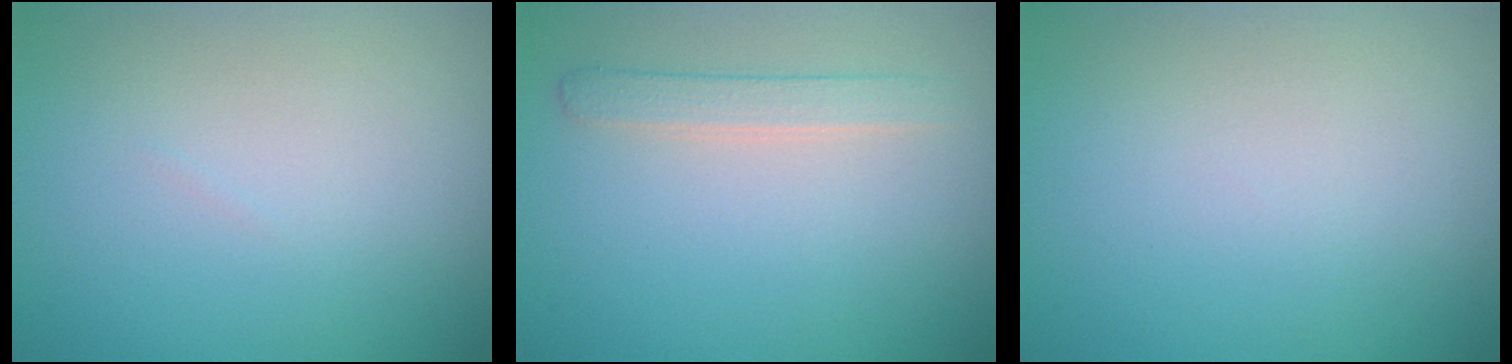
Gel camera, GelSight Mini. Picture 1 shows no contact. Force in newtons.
{"total": 1.8, "press": 1.8, "slide": 0.1}
{"total": 0.0}